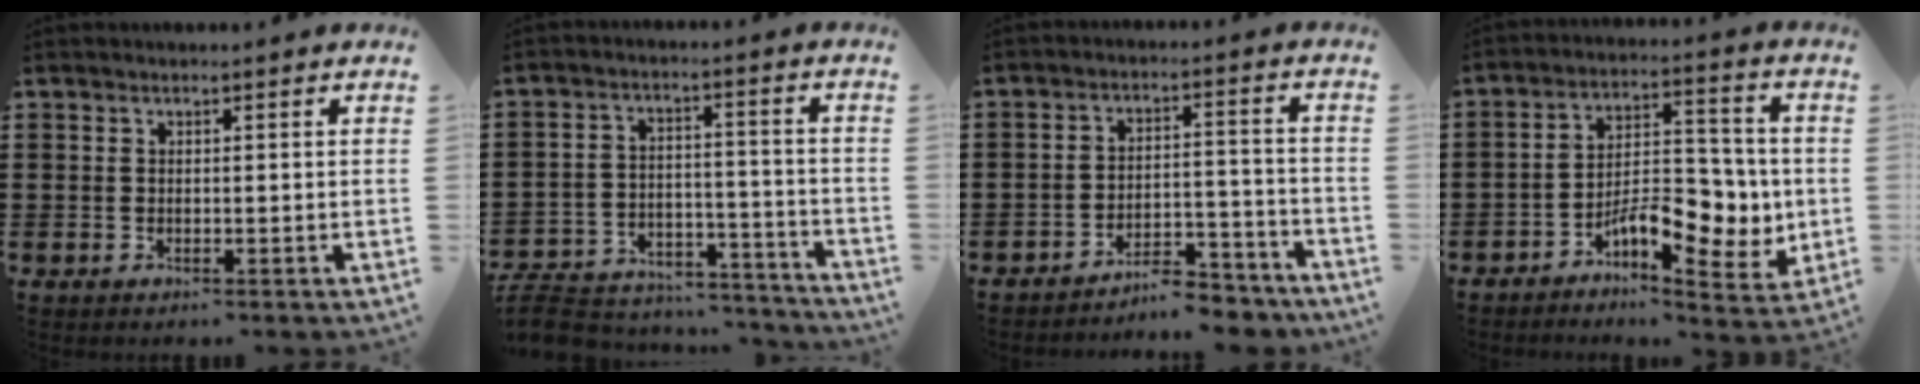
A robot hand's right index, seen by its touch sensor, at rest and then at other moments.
{"total": 7.0, "force": [-6.7, 1.5, 1.4], "torque": [-0.029, 0.016, -0.133]}
{"total": 6.5, "force": [-6.2, 1.0, 1.5], "torque": [-0.020, 0.020, -0.120]}
{"total": 10.3, "force": [-3.3, 5.3, 8.1], "torque": [-0.111, 0.010, -0.053]}